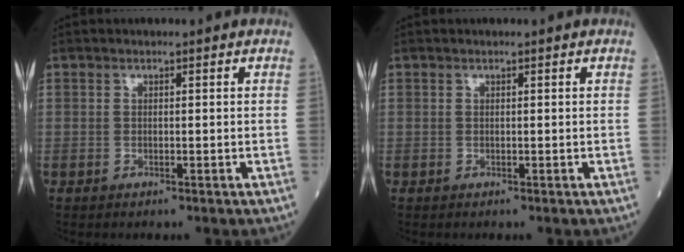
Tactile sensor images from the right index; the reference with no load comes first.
{"total": 0.0}